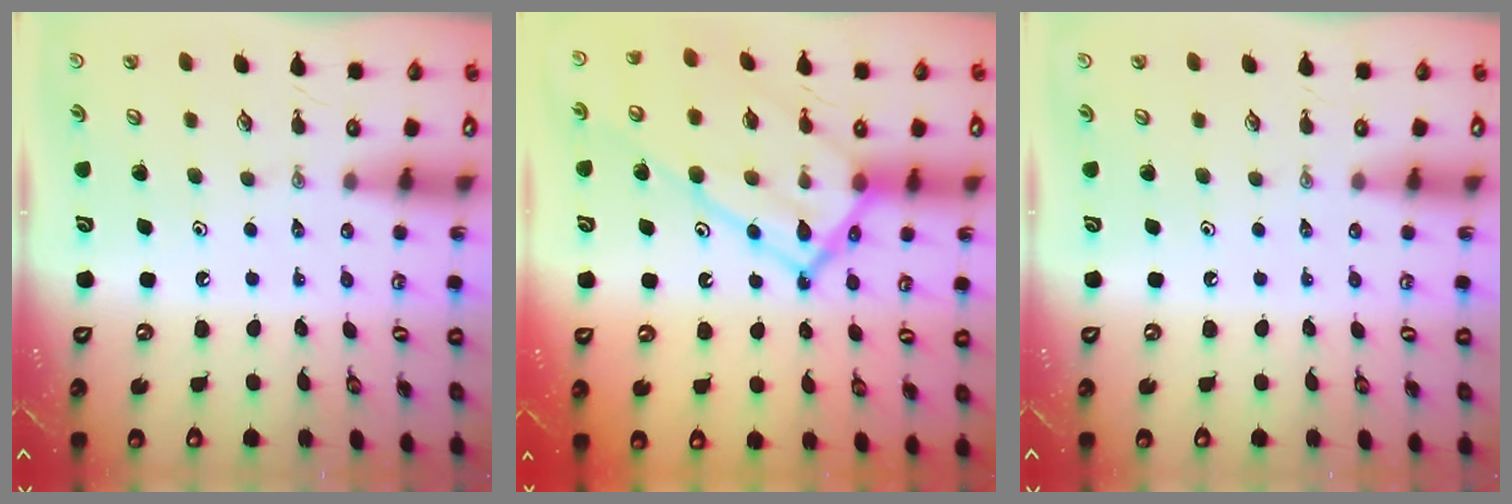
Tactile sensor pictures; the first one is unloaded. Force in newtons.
{"total": 20.9, "press": 20.8, "slide": 1.7}
{"total": 0.0}